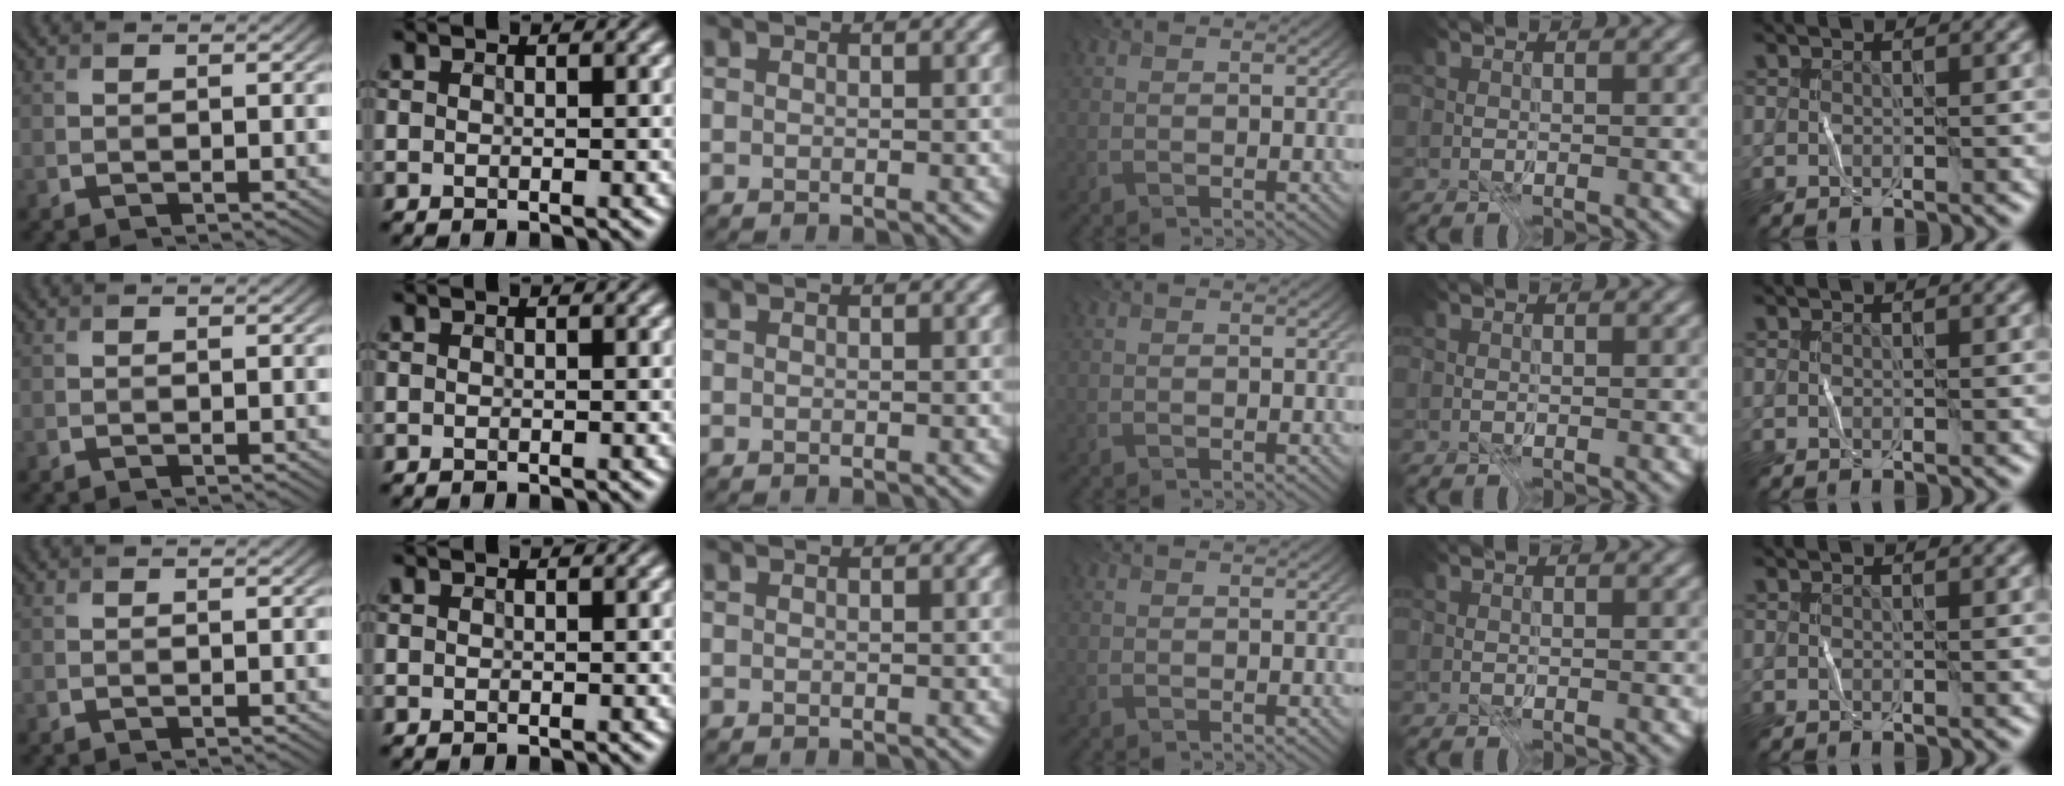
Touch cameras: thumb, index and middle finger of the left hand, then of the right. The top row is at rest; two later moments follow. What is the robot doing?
{"motion": "fold", "object": "file"}